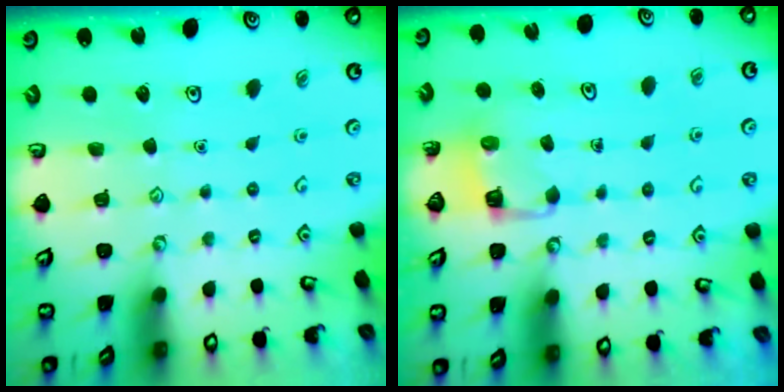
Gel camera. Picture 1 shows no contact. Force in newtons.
{"total": 2.8, "press": 2.8, "slide": 0.2}